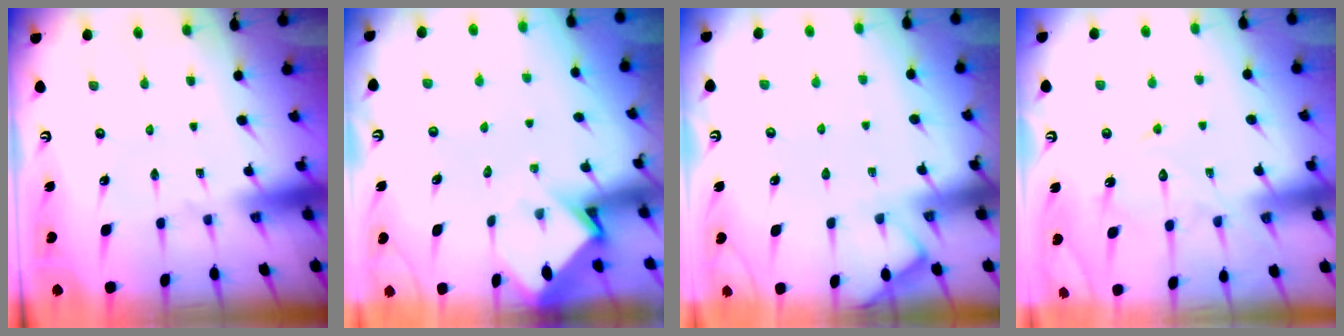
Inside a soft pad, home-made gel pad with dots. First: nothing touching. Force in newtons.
{"total": 3.4, "press": 3.4, "slide": 0.3}
{"total": 3.6, "press": 3.6, "slide": 0.6}
{"total": 12.1, "press": 12.1, "slide": 0.8}